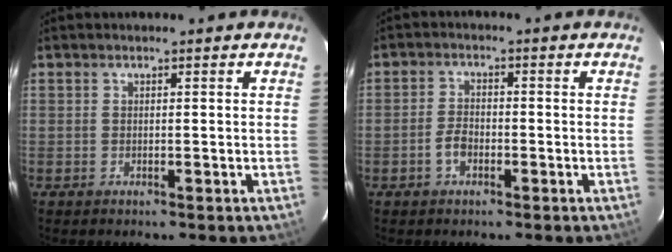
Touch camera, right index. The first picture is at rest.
{"total": 3.3, "force": [-1.5, 1.9, 2.2], "torque": [-0.047, 0.004, -0.028]}